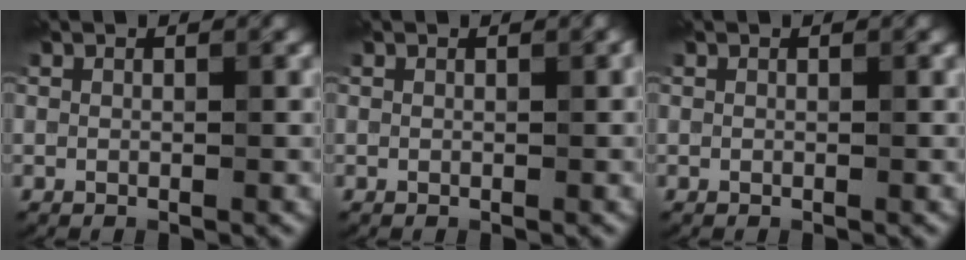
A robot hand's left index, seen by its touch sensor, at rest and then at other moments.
{"total": 0.0}
{"total": 0.0}